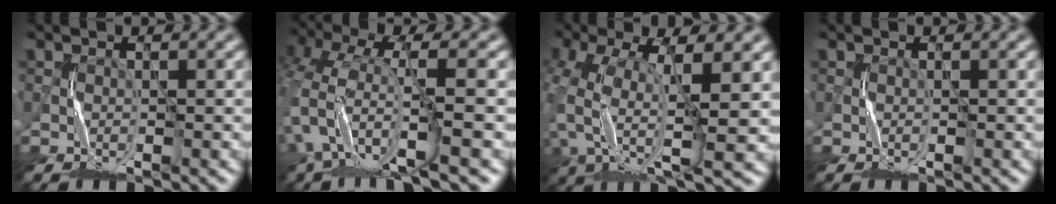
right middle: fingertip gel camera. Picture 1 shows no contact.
{"total": 7.4, "force": [-3.2, 2.2, 6.3], "torque": [-0.129, -0.007, -0.069]}
{"total": 9.0, "force": [-1.6, 4.1, 7.9], "torque": [-0.175, 0.000, -0.039]}
{"total": 0.0}